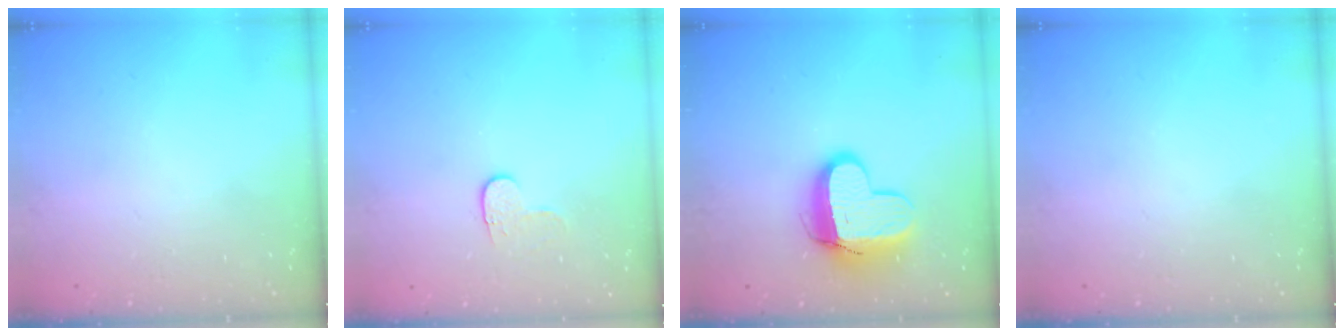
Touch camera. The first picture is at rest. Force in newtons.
{"total": 4.2, "press": 4.2, "slide": 0.5}
{"total": 12.7, "press": 12.7, "slide": 1.1}
{"total": 0.0}